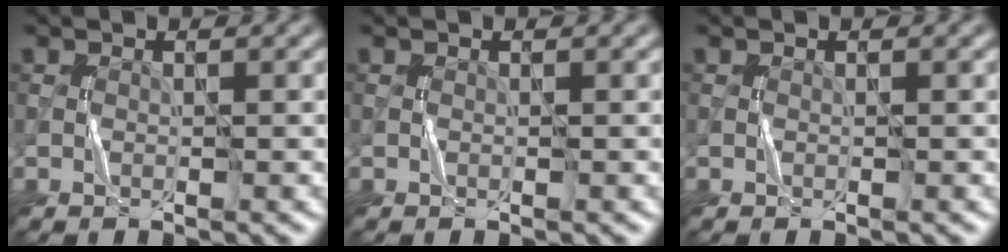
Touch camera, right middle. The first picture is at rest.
{"total": 0.0}
{"total": 0.0}